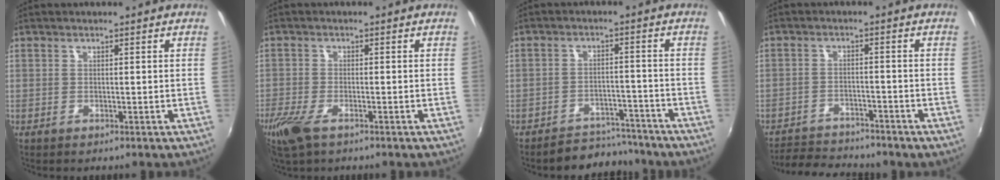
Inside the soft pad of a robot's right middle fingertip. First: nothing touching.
{"total": 6.2, "force": [-4.0, 2.2, 4.2], "torque": [-0.108, -0.020, -0.078]}
{"total": 8.0, "force": [-7.3, 3.1, 0.8], "torque": [-0.026, 0.018, -0.097]}
{"total": 9.5, "force": [-8.7, 2.7, 2.6], "torque": [-0.075, -0.005, -0.137]}